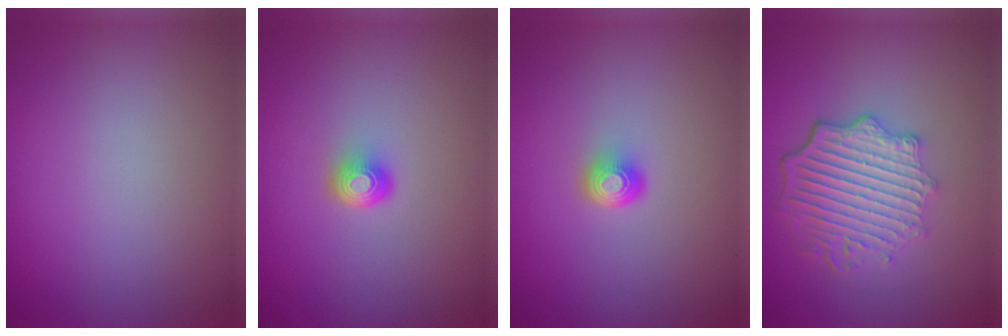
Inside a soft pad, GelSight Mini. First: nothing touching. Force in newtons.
{"total": 1.9, "press": 1.3, "slide": 1.4}
{"total": 1.9, "press": 1.3, "slide": 1.4}
{"total": 5.9, "press": 4.6, "slide": 3.8}